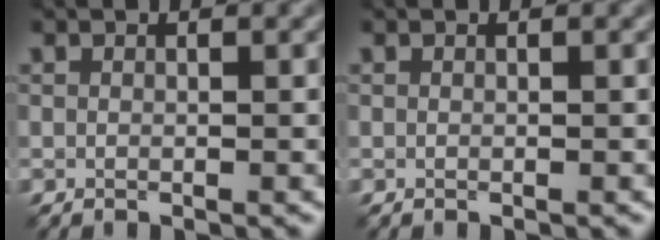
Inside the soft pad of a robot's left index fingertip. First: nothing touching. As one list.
[{"total": 0.0}]